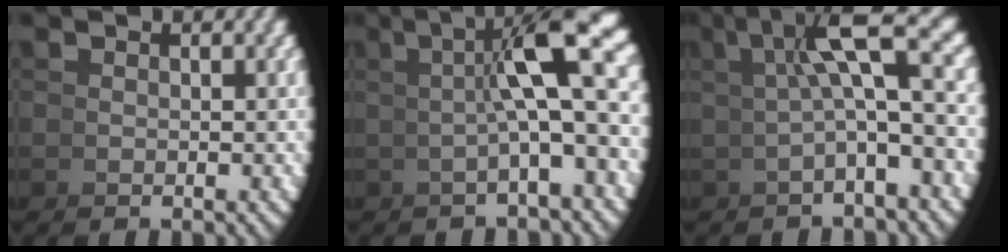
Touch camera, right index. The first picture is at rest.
{"total": 7.1, "force": [2.4, 1.0, 6.6], "torque": [-0.078, 0.024, 0.033]}
{"total": 6.2, "force": [2.9, 0.5, 5.5], "torque": [-0.066, 0.031, 0.044]}